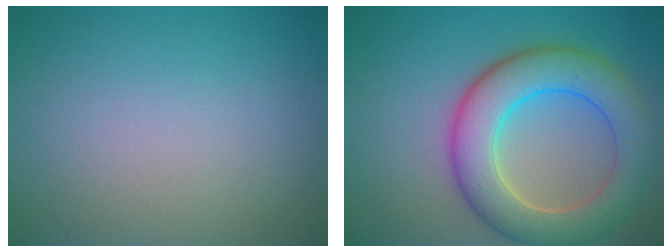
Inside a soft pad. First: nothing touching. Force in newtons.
{"total": 8.3, "press": 8.3, "slide": 0.4}